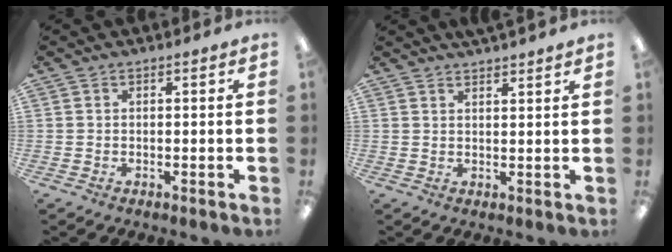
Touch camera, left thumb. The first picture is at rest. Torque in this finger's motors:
{"motor_torque": [0.82, 0.03, 0.44, -0.58, 0.02]}